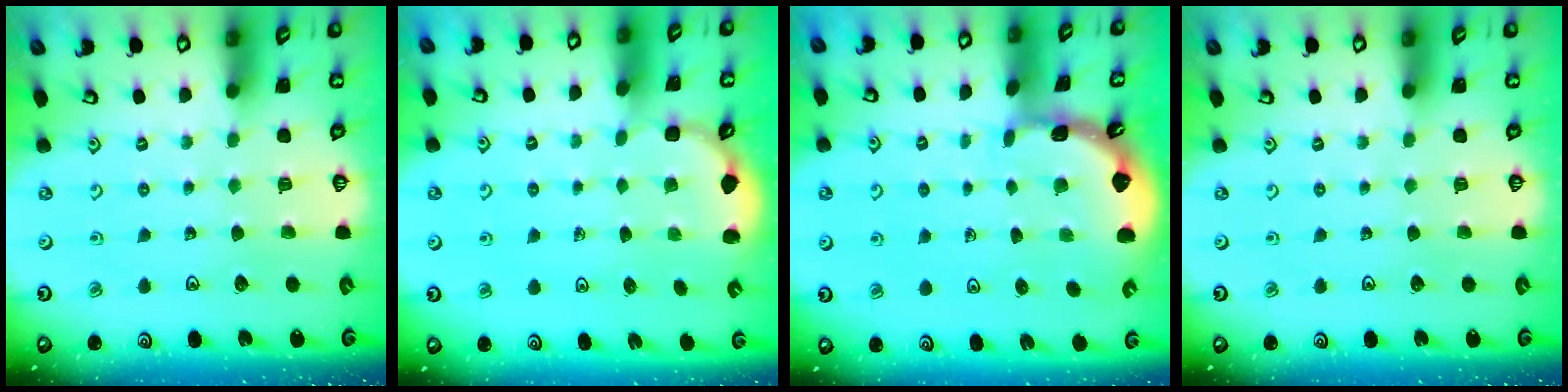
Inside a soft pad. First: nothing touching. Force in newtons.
{"total": 2.6, "press": 2.2, "slide": 1.5}
{"total": 1.8, "press": 1.8, "slide": 0.2}
{"total": 0.0}